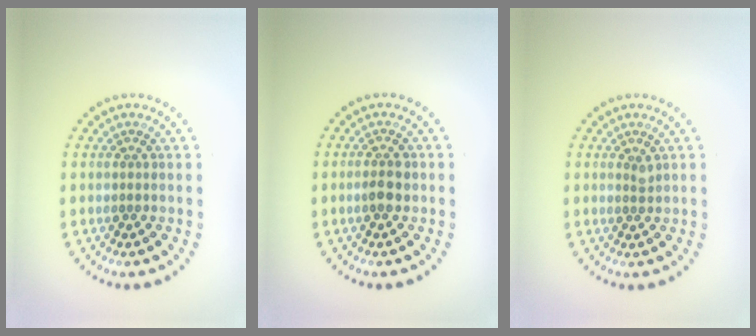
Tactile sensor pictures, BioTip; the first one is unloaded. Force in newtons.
{"total": 1.8, "press": 1.7, "slide": 0.4}
{"total": 0.8, "press": 0.6, "slide": 0.5}